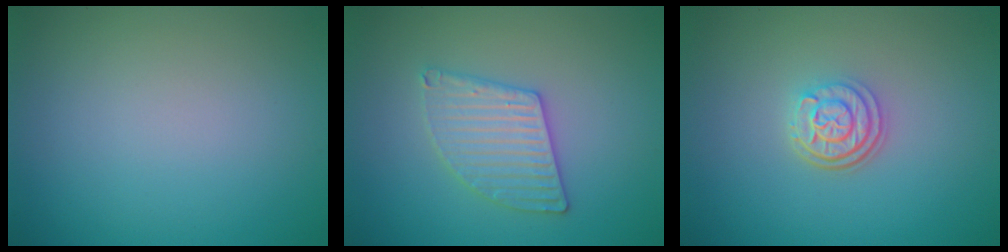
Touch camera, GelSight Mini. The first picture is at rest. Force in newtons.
{"total": 3.0, "press": 3.0, "slide": 0.2}
{"total": 3.0, "press": 2.5, "slide": 1.8}